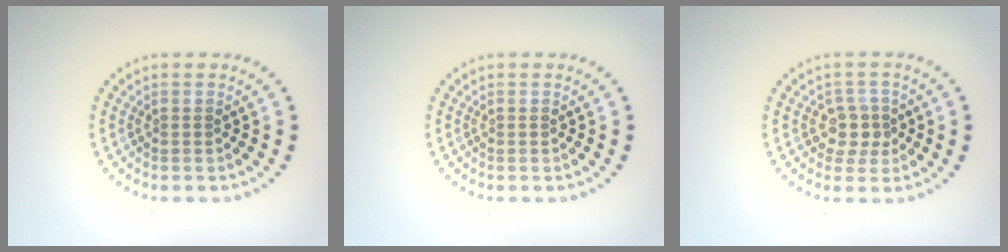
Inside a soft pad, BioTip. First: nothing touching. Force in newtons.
{"total": 0.0}
{"total": 2.4, "press": 2.1, "slide": 1.2}